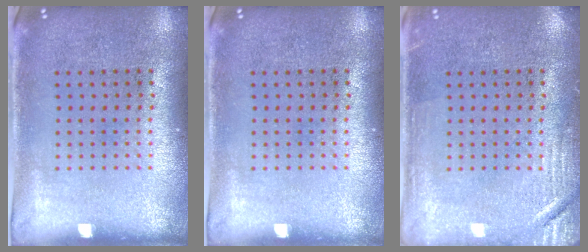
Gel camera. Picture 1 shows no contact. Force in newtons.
{"total": 0.0}
{"total": 2.5, "press": 2.5, "slide": 0.4}